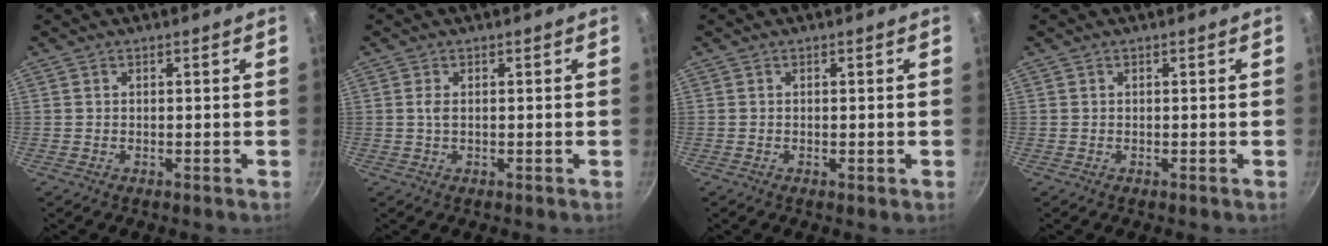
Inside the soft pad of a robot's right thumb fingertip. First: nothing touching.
{"total": 1.2, "force": [0.1, 0.5, 1.1], "torque": [-0.024, 0.000, 0.002]}
{"total": 0.7, "force": [-0.1, 0.2, 0.6], "torque": [-0.008, 0.000, -0.002]}
{"total": 0.0}